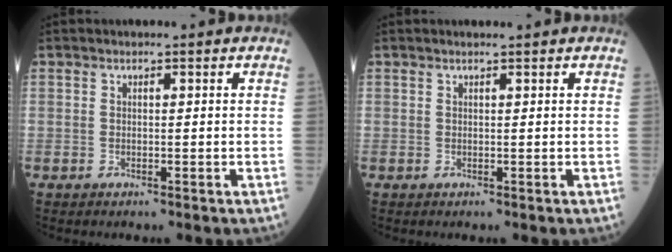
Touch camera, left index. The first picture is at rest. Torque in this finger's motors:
{"motor_torque": [0.34, 0.00, -0.08, 0.01]}